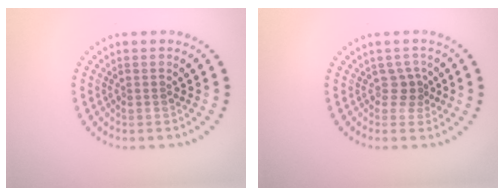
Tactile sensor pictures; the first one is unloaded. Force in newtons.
{"total": 1.6, "press": 1.1, "slide": 1.2}